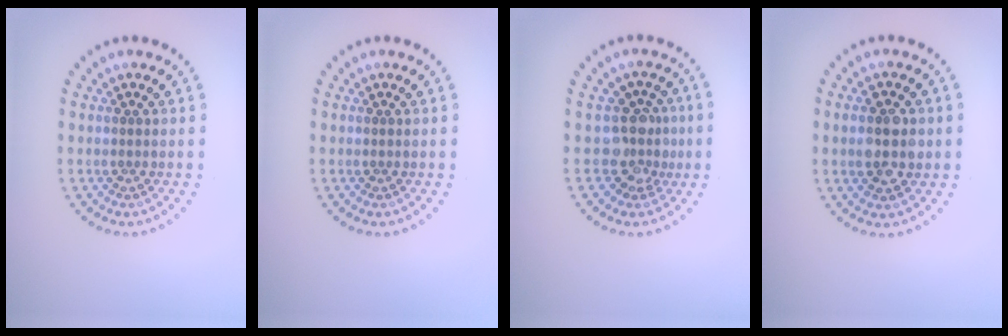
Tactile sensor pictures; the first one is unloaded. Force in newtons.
{"total": 0.0}
{"total": 3.2, "press": 2.4, "slide": 2.2}
{"total": 4.0, "press": 4.0, "slide": 0.1}